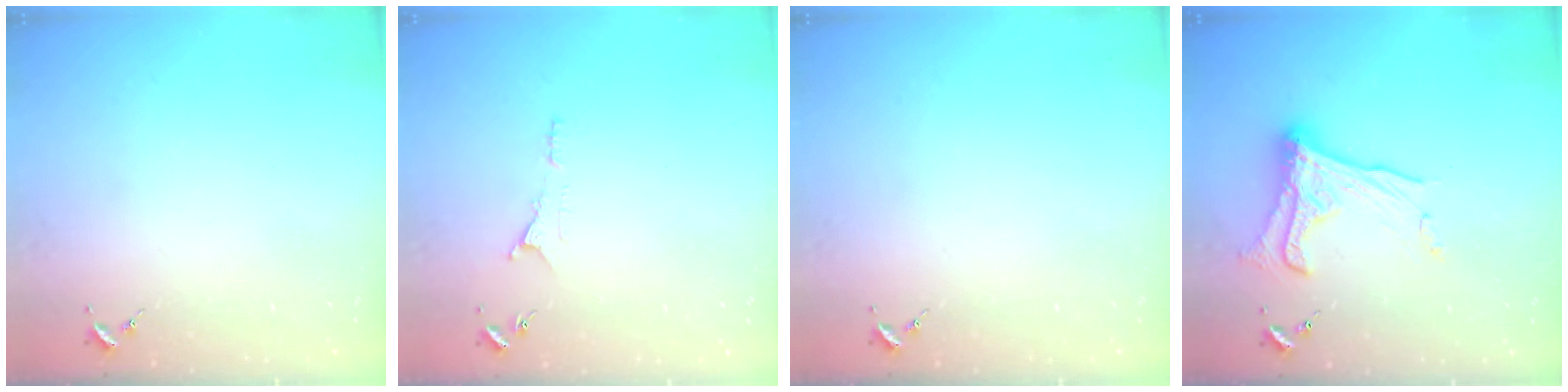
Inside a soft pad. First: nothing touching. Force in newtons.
{"total": 5.3, "press": 5.3, "slide": 0.6}
{"total": 0.0}
{"total": 15.4, "press": 15.4, "slide": 1.3}